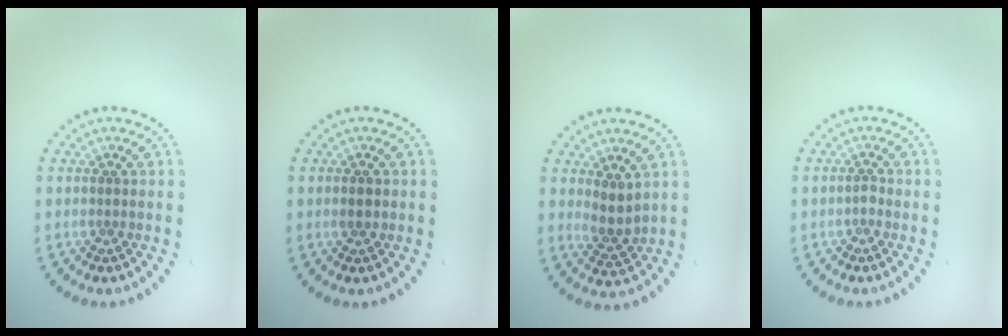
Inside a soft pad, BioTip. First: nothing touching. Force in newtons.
{"total": 1.0, "press": 1.0, "slide": 0.1}
{"total": 2.2, "press": 2.0, "slide": 1.0}
{"total": 0.6, "press": 0.5, "slide": 0.3}